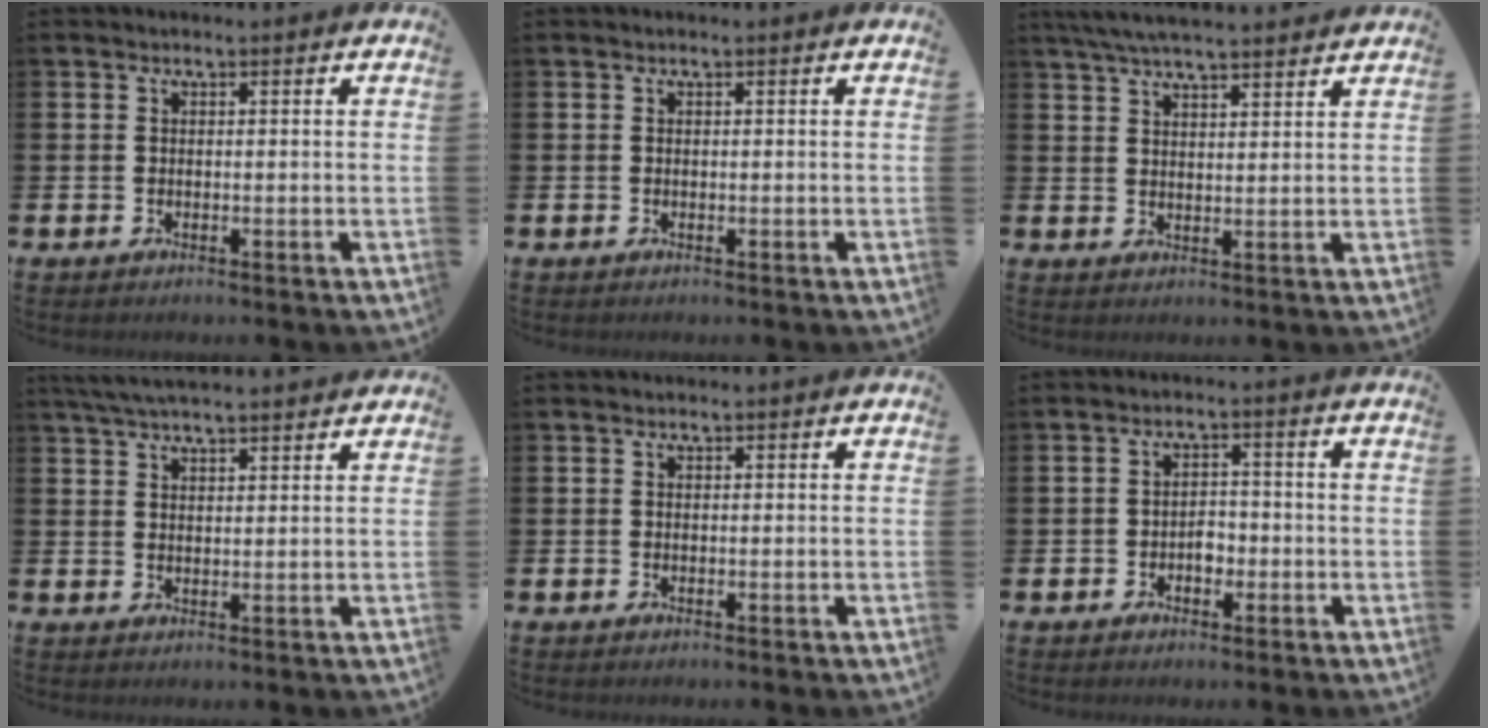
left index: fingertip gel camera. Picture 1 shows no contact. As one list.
[{"total": 0.0}, {"total": 5.8, "force": [5.5, 0.5, 1.8], "torque": [-0.057, -0.015, 0.102]}, {"total": 4.9, "force": [4.6, 0.5, 1.7], "torque": [-0.044, -0.010, 0.084]}, {"total": 0.0}, {"total": 2.3, "force": [-0.9, 1.6, 1.4], "torque": [-0.018, 0.003, -0.022]}]